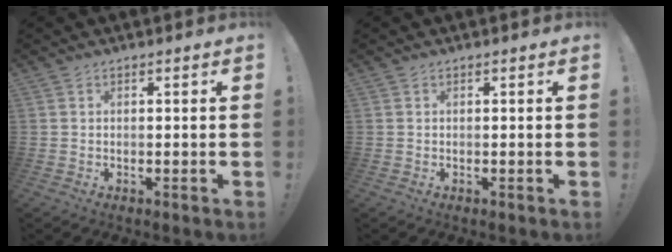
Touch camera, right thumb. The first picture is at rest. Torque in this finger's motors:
{"motor_torque": [0.00, 0.00, 0.03, -0.03, 0.00]}